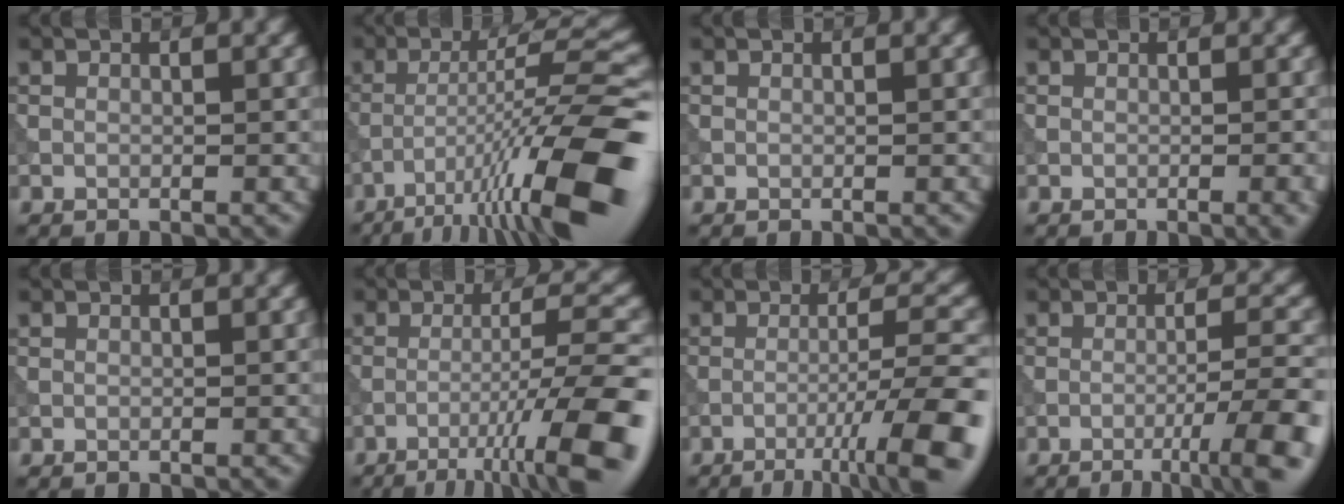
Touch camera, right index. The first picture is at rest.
{"total": 13.6, "force": [-7.0, 2.1, 11.5], "torque": [-0.183, 0.009, -0.110]}
{"total": 0.0}
{"total": 1.6, "force": [-0.4, 0.4, 1.5], "torque": [-0.014, 0.002, -0.005]}
{"total": 0.0}
{"total": 10.8, "force": [-5.8, 1.5, 9.0], "torque": [-0.129, 0.012, -0.090]}
{"total": 9.2, "force": [-4.4, 1.3, 7.9], "torque": [-0.111, 0.010, -0.068]}
{"total": 6.9, "force": [-3.1, 1.2, 6.1], "torque": [-0.086, 0.006, -0.046]}